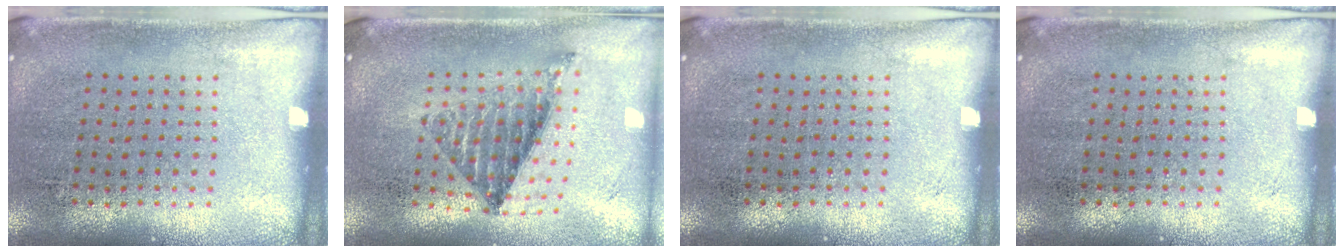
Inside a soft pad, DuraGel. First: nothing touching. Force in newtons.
{"total": 0.9, "press": 0.9, "slide": 0.3}
{"total": 0.0}
{"total": 0.0}